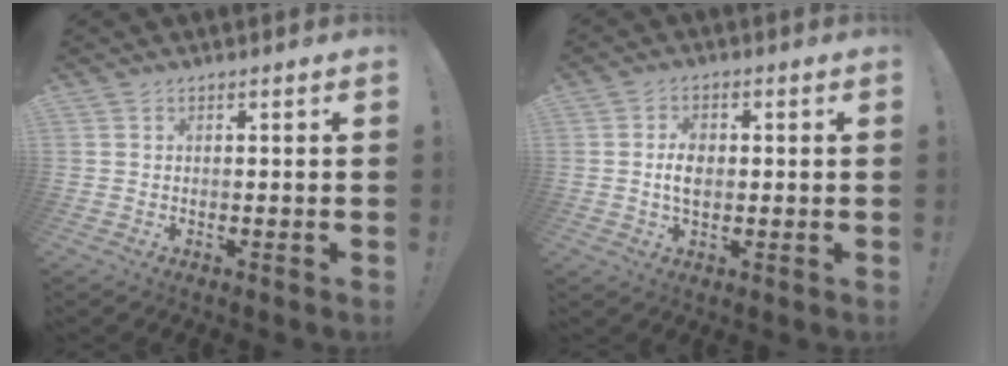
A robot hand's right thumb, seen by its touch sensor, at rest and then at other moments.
{"total": 5.3, "force": [0.0, 3.4, 4.0], "torque": [-0.065, 0.003, -0.004]}